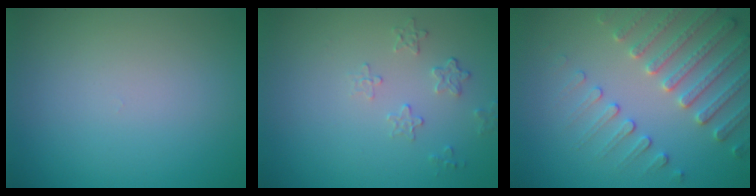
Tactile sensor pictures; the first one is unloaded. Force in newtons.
{"total": 1.6, "press": 0.9, "slide": 1.4}
{"total": 4.0, "press": 4.0, "slide": 0.5}